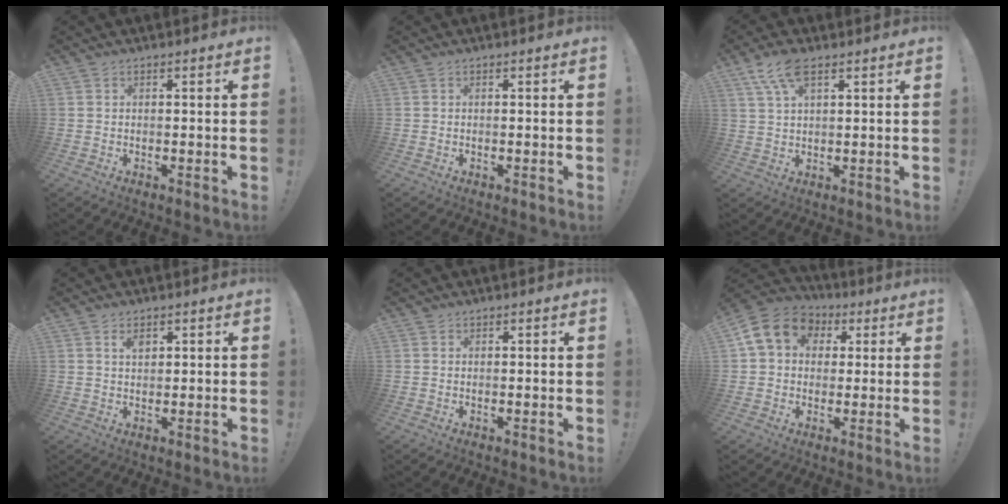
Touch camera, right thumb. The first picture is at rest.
{"total": 0.0}
{"total": 7.6, "force": [4.2, 3.1, 5.5], "torque": [-0.102, -0.006, 0.079]}
{"total": 2.3, "force": [1.4, 1.1, 1.4], "torque": [-0.015, -0.005, 0.023]}
{"total": 0.7, "force": [0.6, 0.3, -0.1], "torque": [0.010, -0.003, 0.010]}
{"total": 13.2, "force": [3.9, 10.5, 6.9], "torque": [-0.105, -0.006, 0.078]}